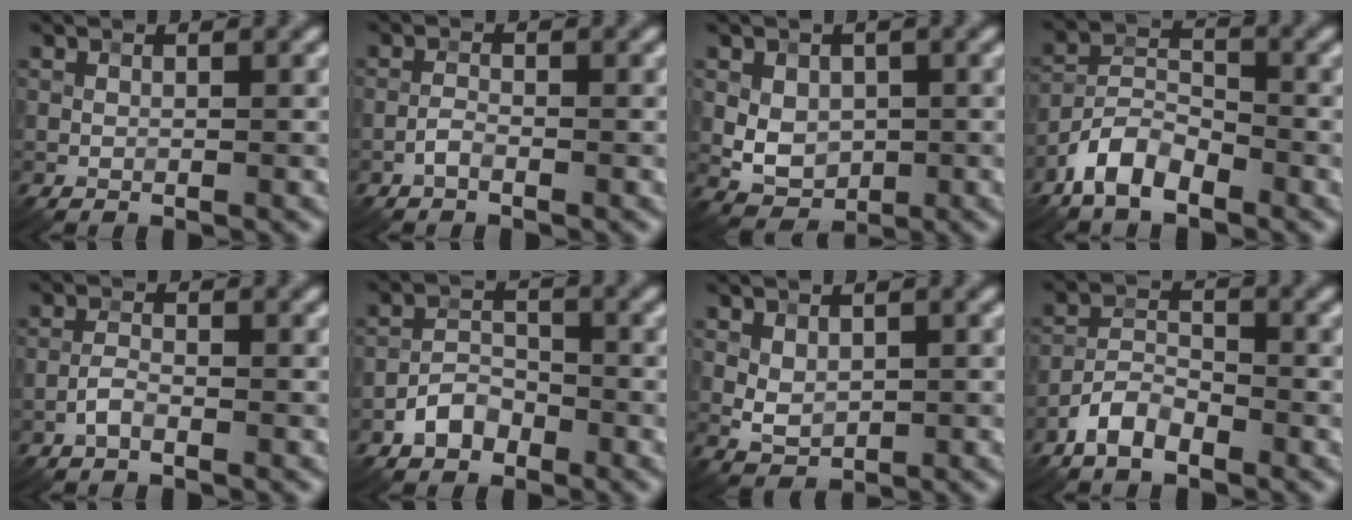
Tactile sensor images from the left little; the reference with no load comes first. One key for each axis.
{"total": 1.1, "fx": -0.8, "fy": 0.3, "fz": 0.7, "tx": -0.015, "ty": 0.004, "tz": -0.018}
{"total": 3.8, "fx": 0.1, "fy": 3.0, "fz": 2.4, "tx": -0.041, "ty": -0.004, "tz": 0.010}
{"total": 4.5, "fx": -3.2, "fy": 2.0, "fz": 2.5, "tx": -0.042, "ty": 0.006, "tz": -0.070}
{"total": 1.4, "fx": -0.9, "fy": 0.4, "fz": 1.0, "tx": -0.021, "ty": 0.005, "tz": -0.022}
{"total": 2.9, "fx": -1.9, "fy": 1.9, "fz": 1.3, "tx": -0.018, "ty": 0.011, "tz": -0.038}
{"total": 2.0, "fx": 0.5, "fy": 1.4, "fz": 1.3, "tx": -0.026, "ty": -0.004, "tz": 0.016}
{"total": 3.3, "fx": -2.4, "fy": 1.4, "fz": 1.8, "tx": -0.035, "ty": 0.009, "tz": -0.054}